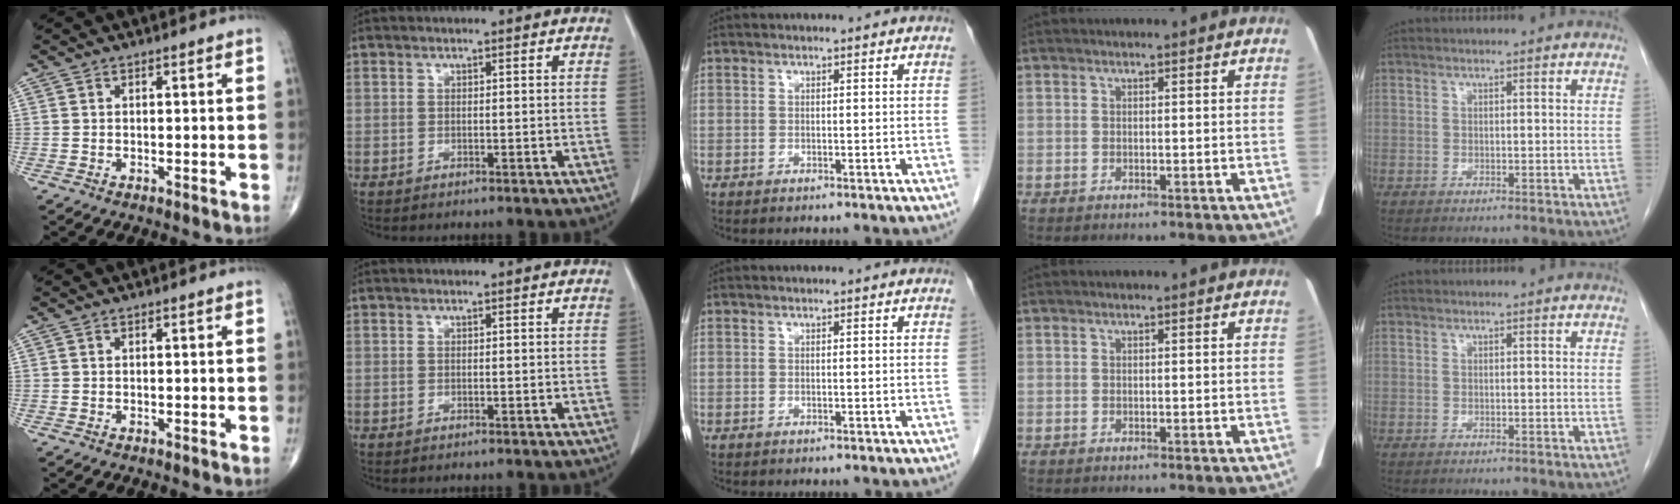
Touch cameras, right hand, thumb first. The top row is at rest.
{}